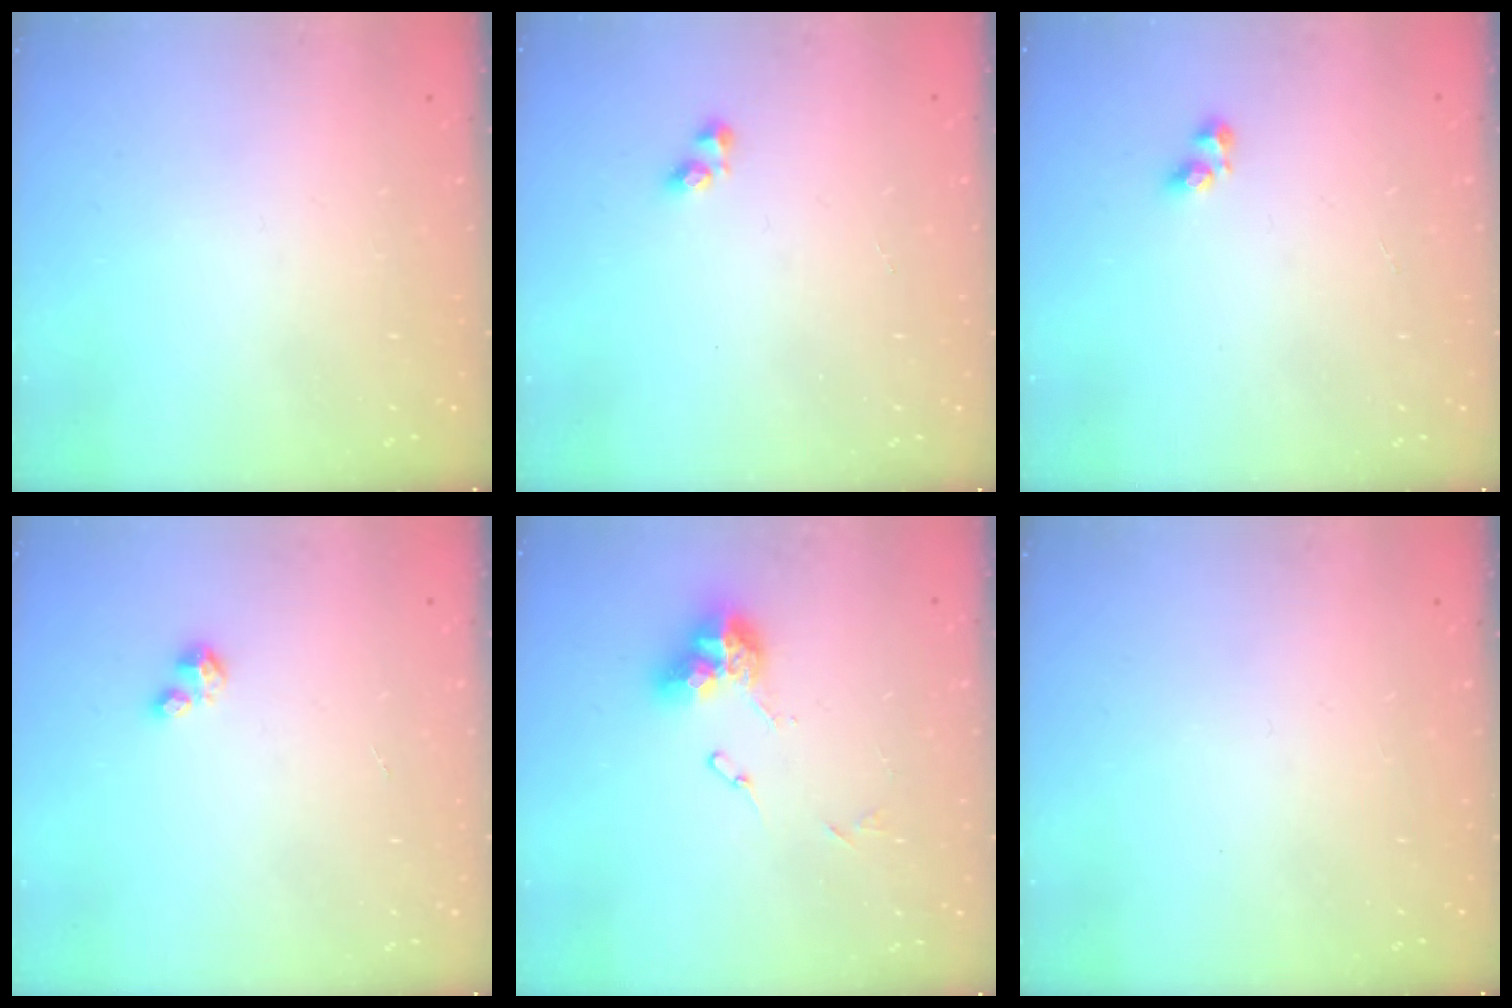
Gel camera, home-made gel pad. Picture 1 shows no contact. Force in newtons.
{"total": 2.6, "press": 2.5, "slide": 0.6}
{"total": 3.3, "press": 3.3, "slide": 0.5}
{"total": 2.2, "press": 2.2, "slide": 0.4}
{"total": 10.5, "press": 10.4, "slide": 1.2}
{"total": 0.0}